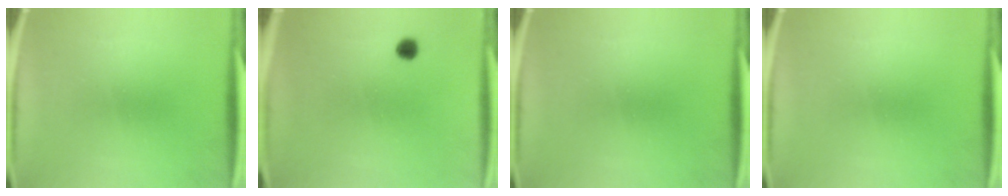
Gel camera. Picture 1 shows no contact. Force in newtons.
{"total": 1.8}
{"total": 0.0}
{"total": 0.0}